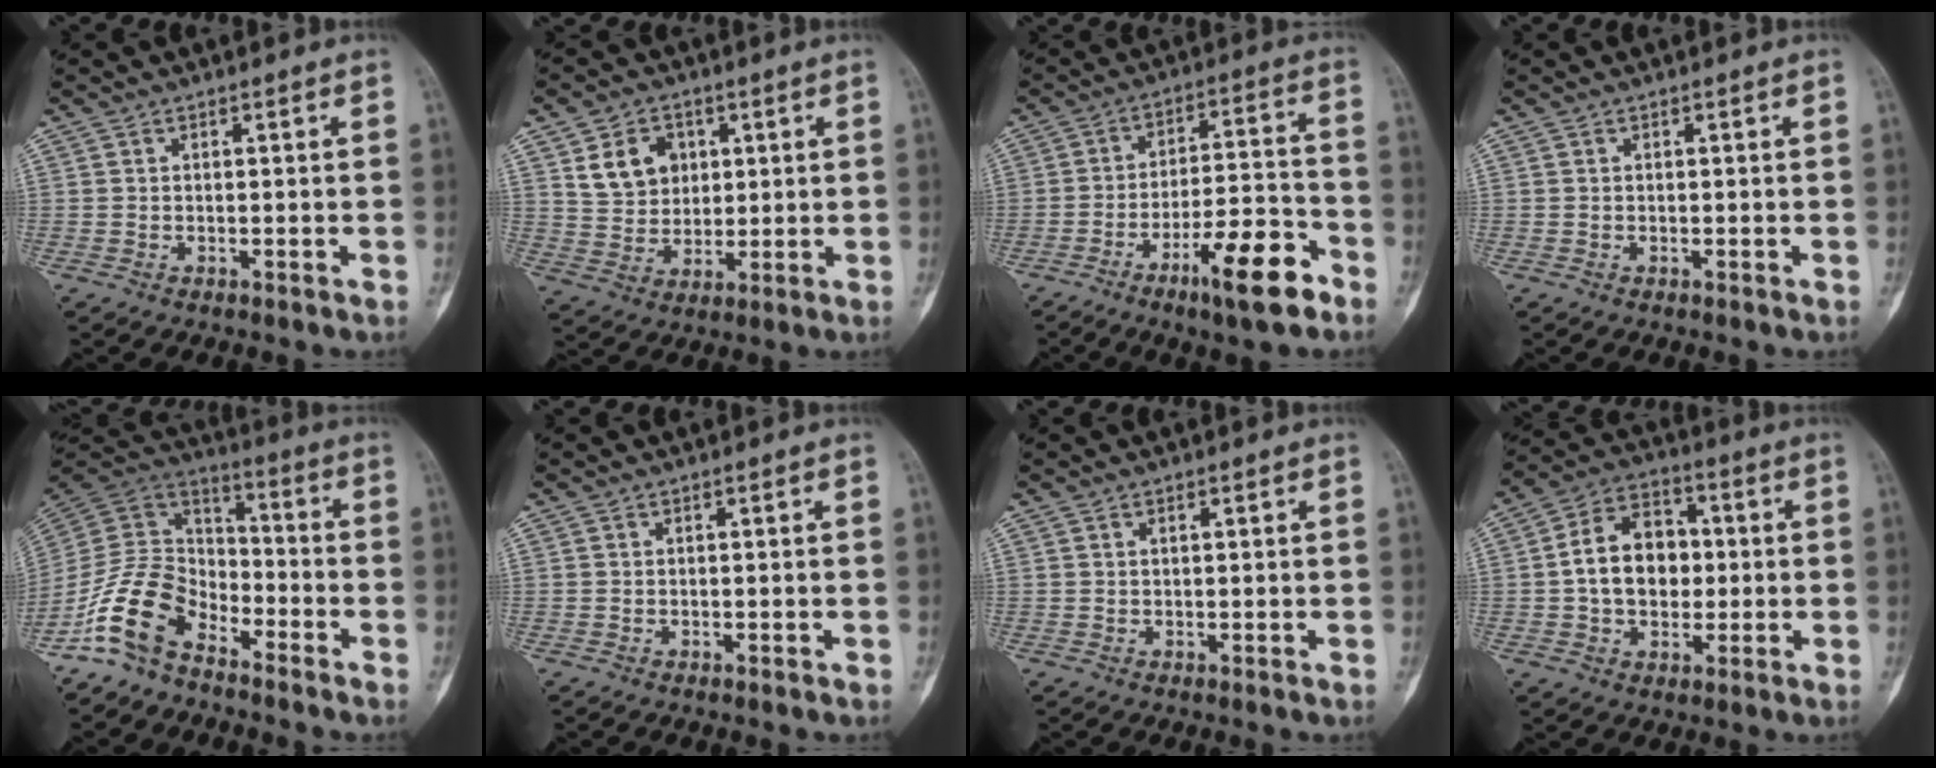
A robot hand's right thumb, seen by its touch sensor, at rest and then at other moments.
{"total": 9.1, "force": [3.3, 7.2, 4.6], "torque": [-0.047, -0.014, 0.066]}
{"total": 13.4, "force": [-7.8, 3.2, 10.4], "torque": [-0.168, 0.055, -0.121]}
{"total": 0.0}
{"total": 12.9, "force": [-8.5, 7.4, 6.3], "torque": [-0.113, 0.078, -0.181]}
{"total": 0.0}
{"total": 0.6, "force": [0.3, 0.2, 0.4], "torque": [-0.011, 0.000, 0.006]}
{"total": 12.2, "force": [0.0, 9.0, 8.3], "torque": [-0.105, 0.024, -0.006]}